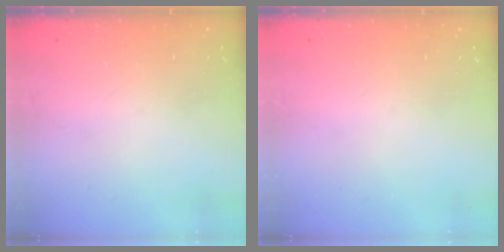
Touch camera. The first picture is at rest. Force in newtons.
{"total": 0.0}